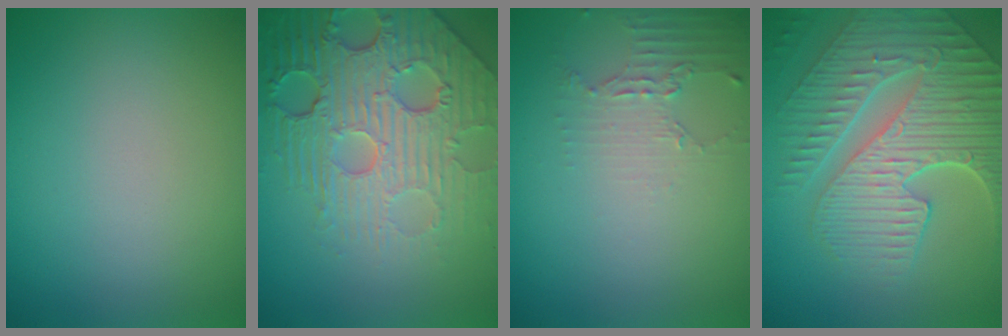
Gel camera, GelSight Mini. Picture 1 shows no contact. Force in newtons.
{"total": 8.1, "press": 5.8, "slide": 5.7}
{"total": 2.1, "press": 1.5, "slide": 1.4}
{"total": 9.2, "press": 6.2, "slide": 6.7}